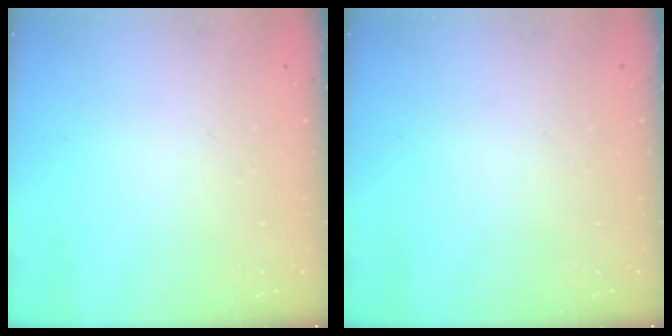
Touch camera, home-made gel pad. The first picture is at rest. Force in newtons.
{"total": 0.0}